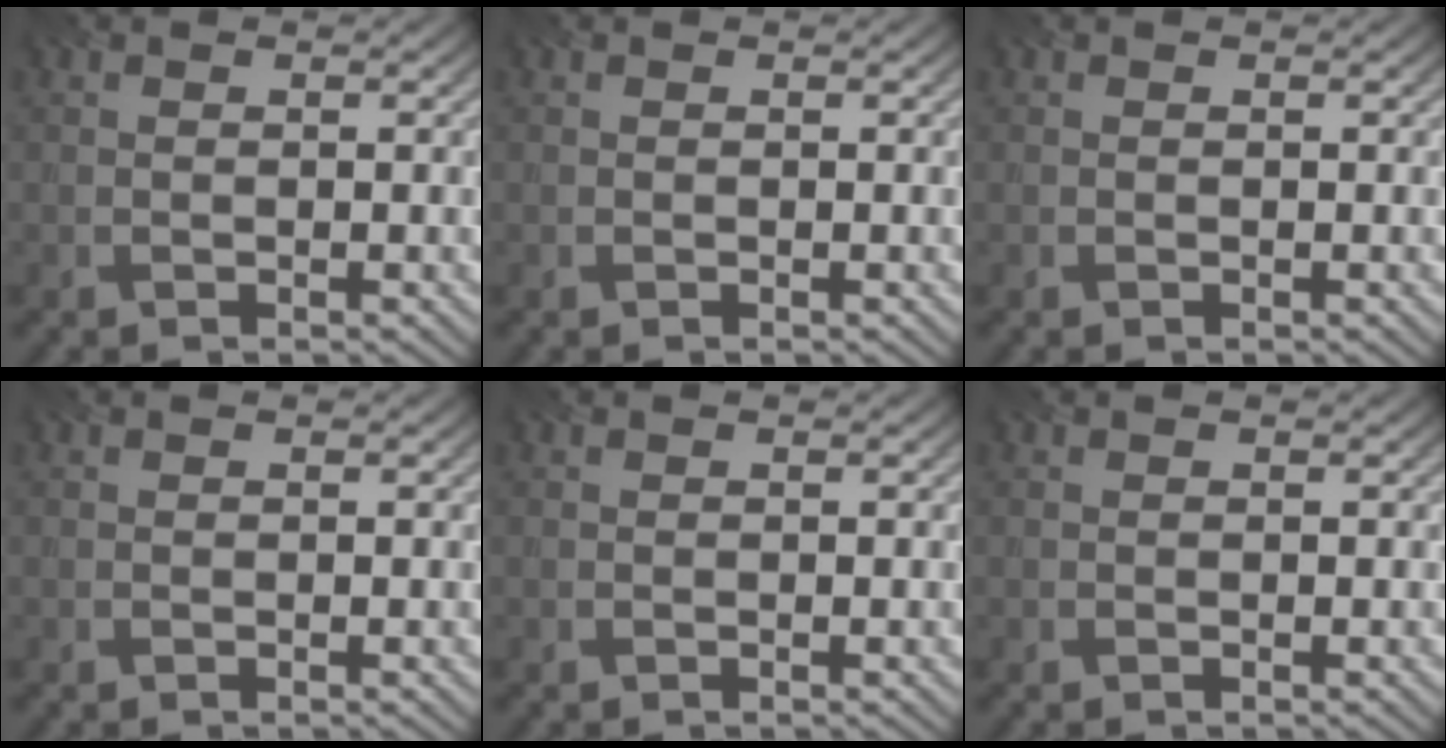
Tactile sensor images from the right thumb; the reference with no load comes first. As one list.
[{"total": 0.0}, {"total": 0.0}, {"total": 0.0}, {"total": 0.0}, {"total": 0.0}]